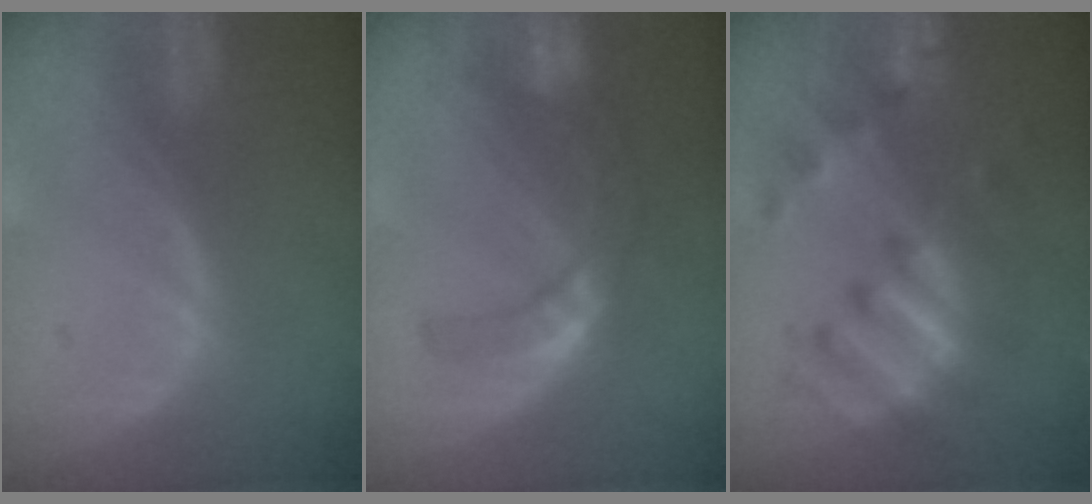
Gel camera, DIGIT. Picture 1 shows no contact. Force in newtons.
{"total": 7.6, "press": 6.6, "slide": 3.8}
{"total": 8.0, "press": 8.0, "slide": 0.2}